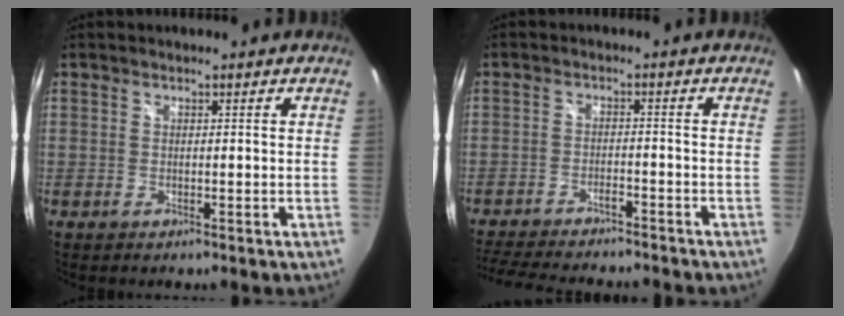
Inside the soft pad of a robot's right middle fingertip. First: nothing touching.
{"total": 13.6, "force": [-12.0, 2.6, 5.8], "torque": [-0.130, -0.015, -0.186]}